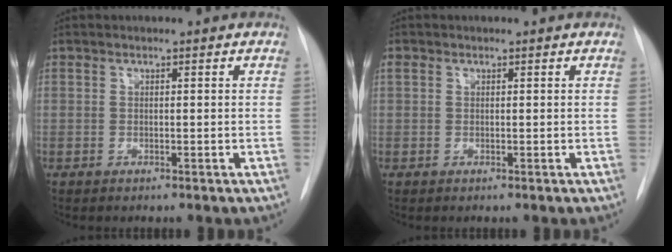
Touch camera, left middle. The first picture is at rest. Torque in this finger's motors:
{"motor_torque": [0.30, -0.34, 0.04, 0.02]}